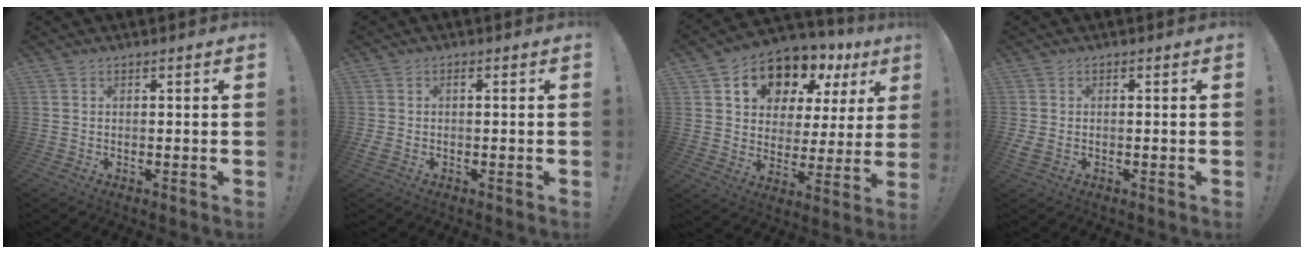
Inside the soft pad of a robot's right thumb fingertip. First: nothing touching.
{"total": 1.5, "force": [-0.2, 0.6, 1.3], "torque": [-0.036, 0.003, -0.005]}
{"total": 13.3, "force": [9.4, 7.8, 5.2], "torque": [-0.081, -0.078, 0.173]}
{"total": 2.1, "force": [-0.2, 1.5, 1.5], "torque": [-0.029, 0.000, -0.003]}